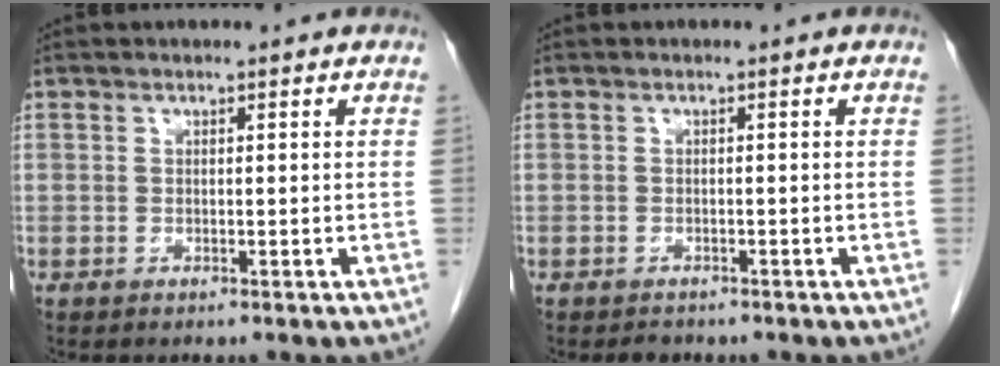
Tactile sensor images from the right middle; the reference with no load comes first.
{"total": 1.4, "force": [-1.2, 0.6, 0.2], "torque": [-0.008, -0.001, -0.015]}